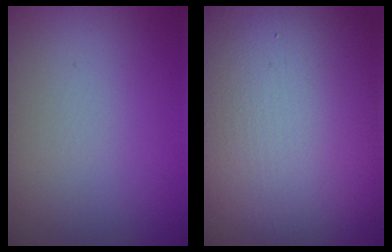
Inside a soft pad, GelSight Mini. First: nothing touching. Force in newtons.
{"total": 23.0, "press": 22.9, "slide": 1.0}